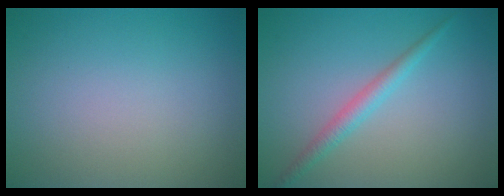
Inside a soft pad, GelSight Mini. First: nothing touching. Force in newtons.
{"total": 2.0, "press": 2.0, "slide": 0.0}